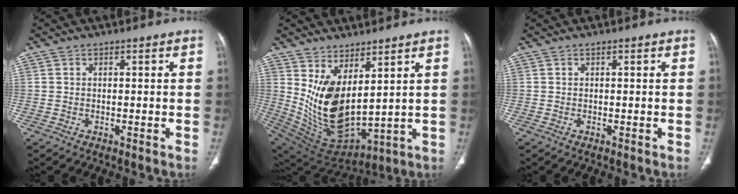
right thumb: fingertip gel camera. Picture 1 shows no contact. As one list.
[{"total": 14.6, "force": [5.0, 7.0, 11.8], "torque": [-0.214, -0.051, 0.128]}, {"total": 0.0}]